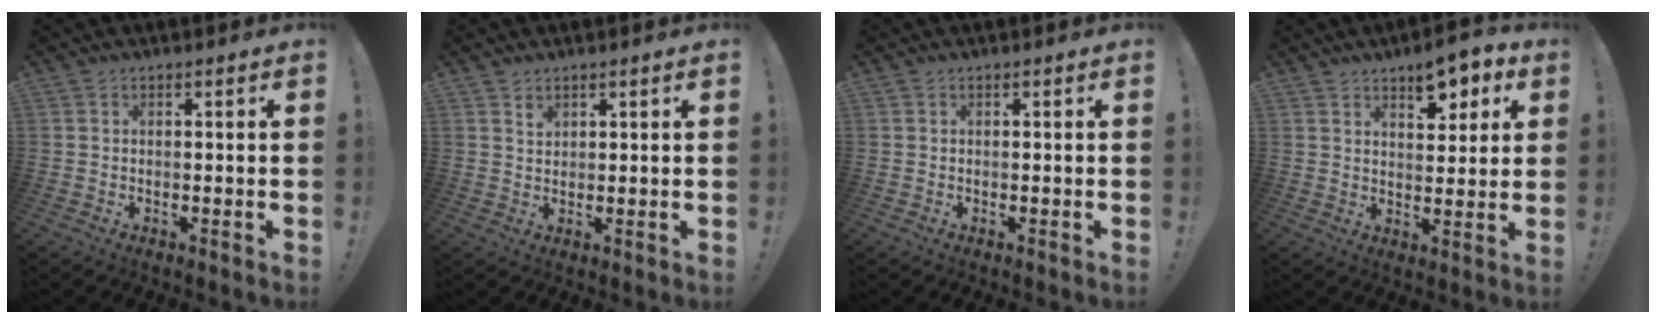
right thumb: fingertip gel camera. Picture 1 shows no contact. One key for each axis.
{"total": 1.8, "fx": 1.4, "fy": 1.0, "fz": 0.4, "tx": 0.005, "ty": -0.012, "tz": 0.023}
{"total": 0.0}
{"total": 8.6, "fx": 5.4, "fy": 4.0, "fz": 5.3, "tx": -0.053, "ty": -0.035, "tz": 0.092}